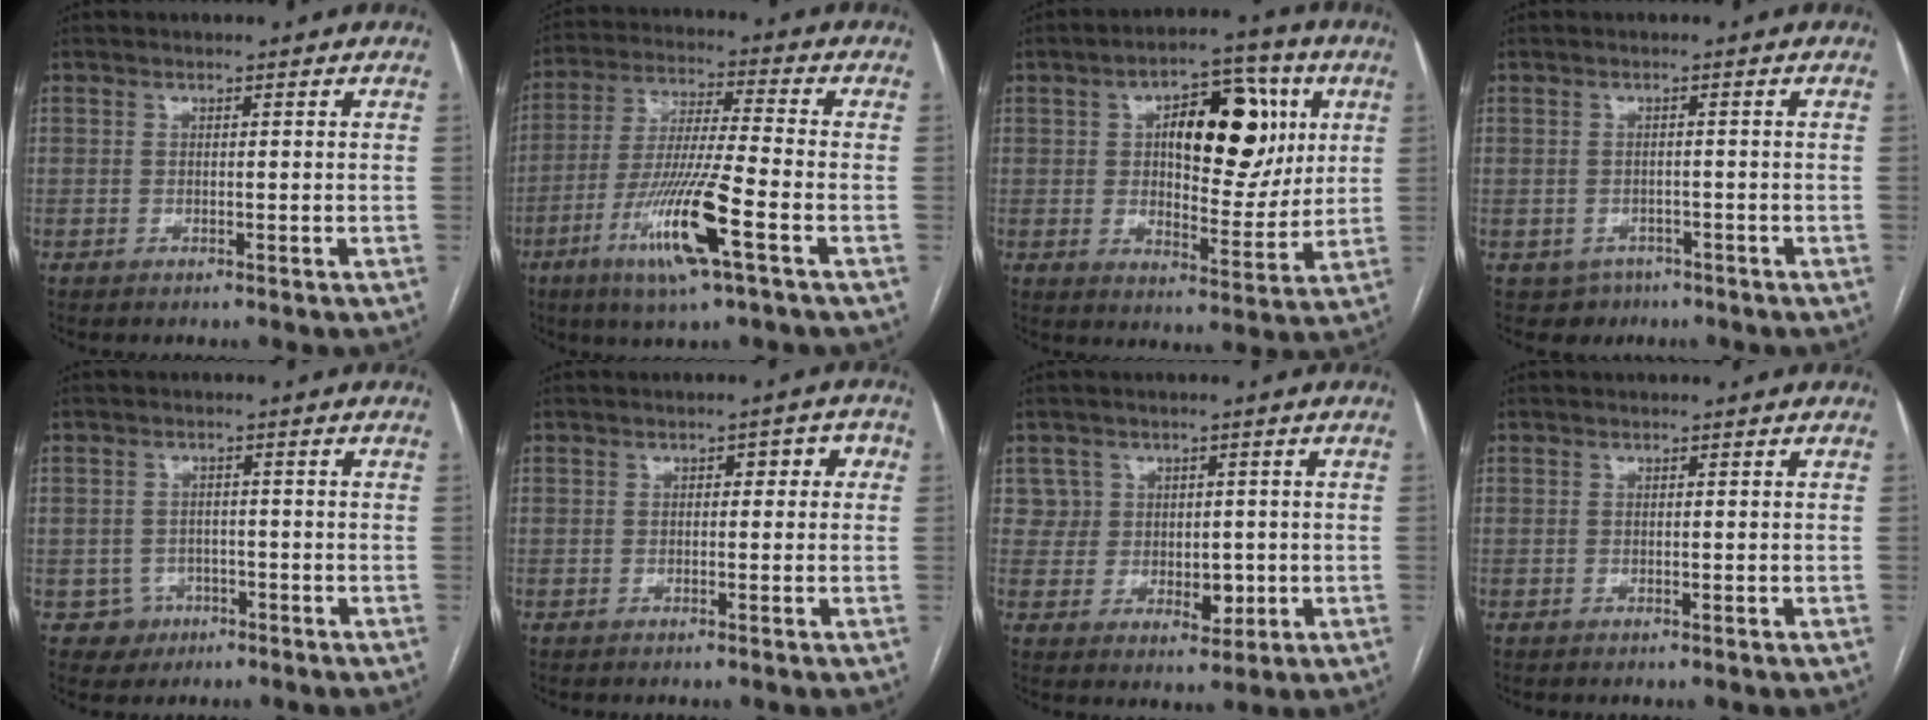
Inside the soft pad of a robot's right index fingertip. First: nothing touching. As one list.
[{"total": 13.7, "force": [-5.8, 0.2, 12.4], "torque": [-0.249, -0.021, -0.108]}, {"total": 14.0, "force": [3.9, 5.9, 12.0], "torque": [-0.174, 0.024, 0.063]}, {"total": 3.2, "force": [-1.8, 2.7, 0.2], "torque": [-0.003, 0.008, -0.022]}, {"total": 3.8, "force": [-1.5, 3.5, -0.3], "torque": [0.016, 0.016, -0.019]}, {"total": 2.9, "force": [0.4, 1.6, 2.4], "torque": [-0.023, 0.026, 0.002]}, {"total": 5.5, "force": [0.7, 5.1, 1.7], "torque": [-0.010, 0.009, 0.018]}, {"total": 0.0}]